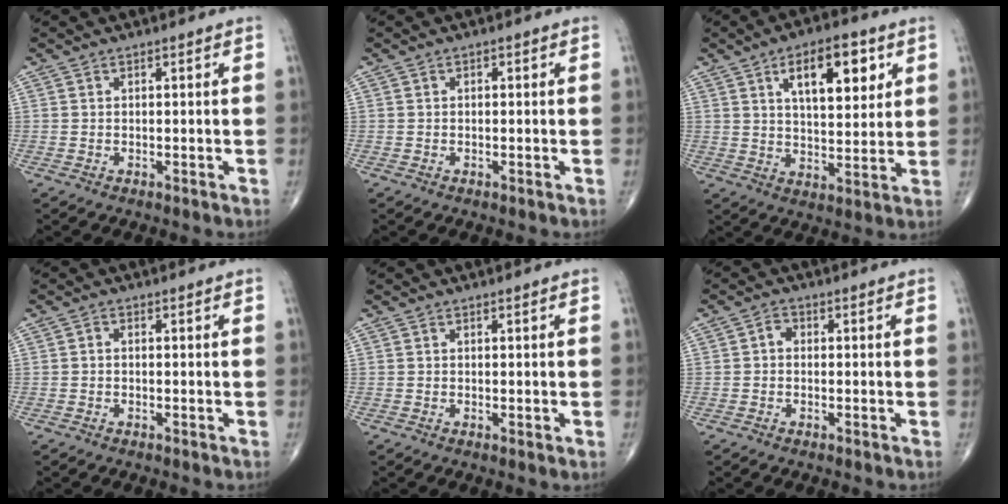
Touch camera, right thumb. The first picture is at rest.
{"total": 0.5, "force": [0.1, 0.4, 0.3], "torque": [0.001, 0.002, -0.001]}
{"total": 12.9, "force": [5.3, 5.9, 10.2], "torque": [-0.122, -0.022, 0.083]}
{"total": 0.7, "force": [-0.3, 0.5, 0.5], "torque": [-0.004, 0.002, -0.010]}
{"total": 0.7, "force": [-0.1, 0.1, 0.6], "torque": [-0.012, -0.003, -0.002]}
{"total": 1.7, "force": [-0.1, 1.3, 1.1], "torque": [-0.008, 0.007, -0.009]}